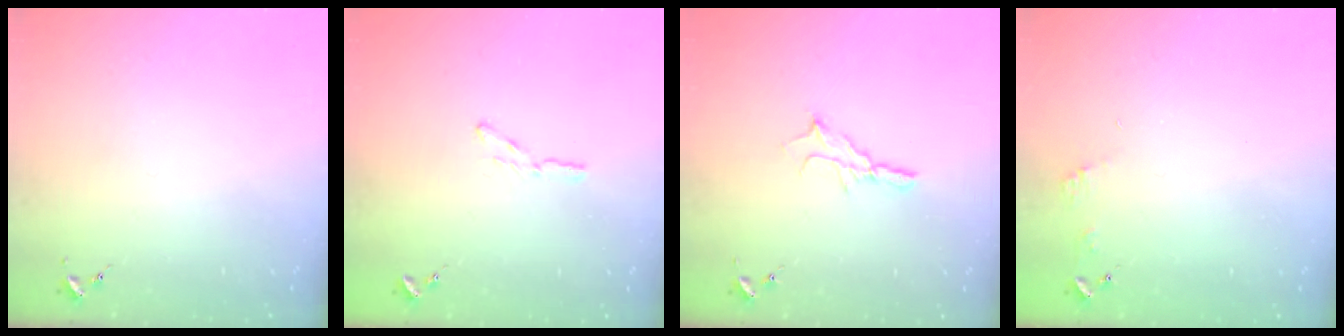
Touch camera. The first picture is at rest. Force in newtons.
{"total": 3.1, "press": 3.1, "slide": 0.3}
{"total": 7.3, "press": 7.3, "slide": 0.4}
{"total": 4.0, "press": 3.9, "slide": 0.4}